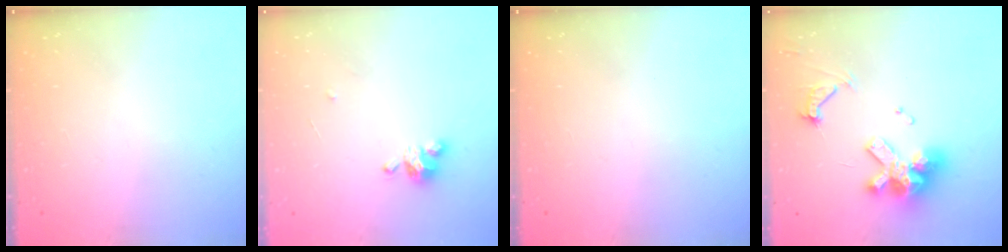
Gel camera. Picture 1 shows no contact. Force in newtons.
{"total": 4.2, "press": 4.2, "slide": 0.2}
{"total": 0.0}
{"total": 16.0, "press": 15.9, "slide": 1.9}